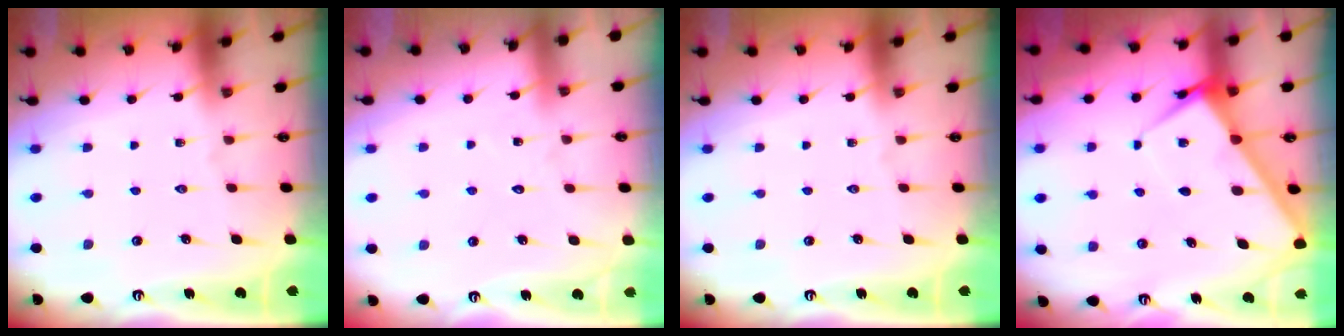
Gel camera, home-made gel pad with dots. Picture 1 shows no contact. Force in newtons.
{"total": 6.0, "press": 6.0, "slide": 0.5}
{"total": 0.0}
{"total": 5.8, "press": 5.7, "slide": 0.6}